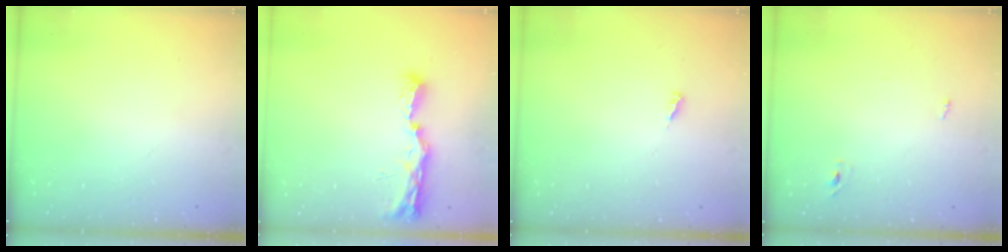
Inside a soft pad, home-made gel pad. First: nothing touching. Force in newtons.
{"total": 11.3, "press": 10.0, "slide": 5.1}
{"total": 3.2, "press": 3.2, "slide": 0.3}
{"total": 2.3, "press": 2.1, "slide": 1.0}